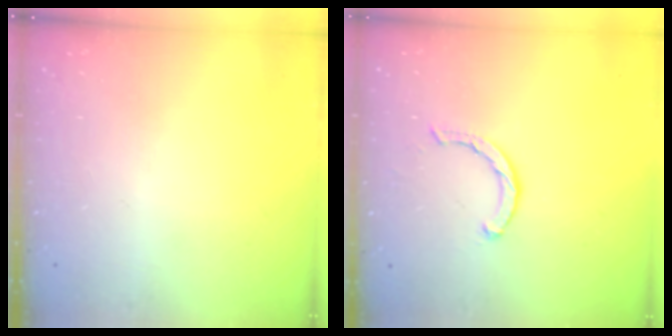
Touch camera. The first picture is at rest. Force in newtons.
{"total": 2.1, "press": 2.1, "slide": 0.1}